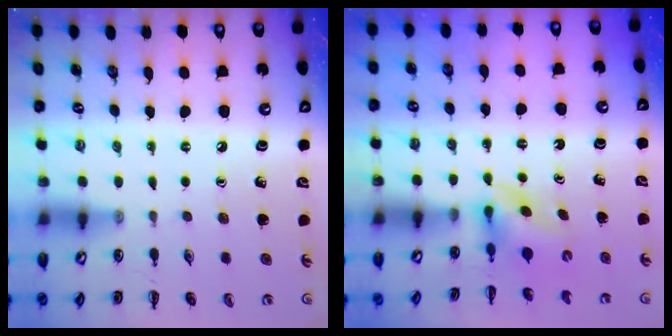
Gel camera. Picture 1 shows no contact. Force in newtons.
{"total": 4.0, "press": 3.9, "slide": 0.9}